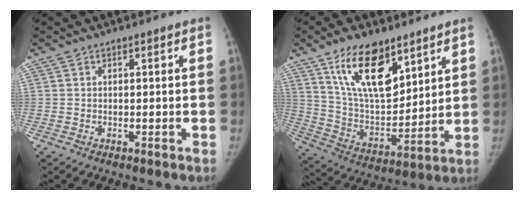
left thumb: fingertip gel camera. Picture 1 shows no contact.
{"total": 17.6, "force": [10.4, 8.2, 11.5], "torque": [-0.157, -0.058, 0.200]}